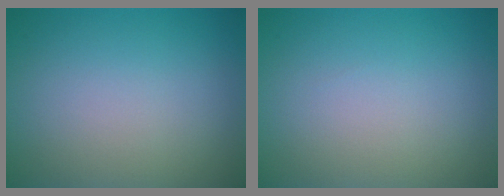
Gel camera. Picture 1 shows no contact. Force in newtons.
{"total": 0.0}